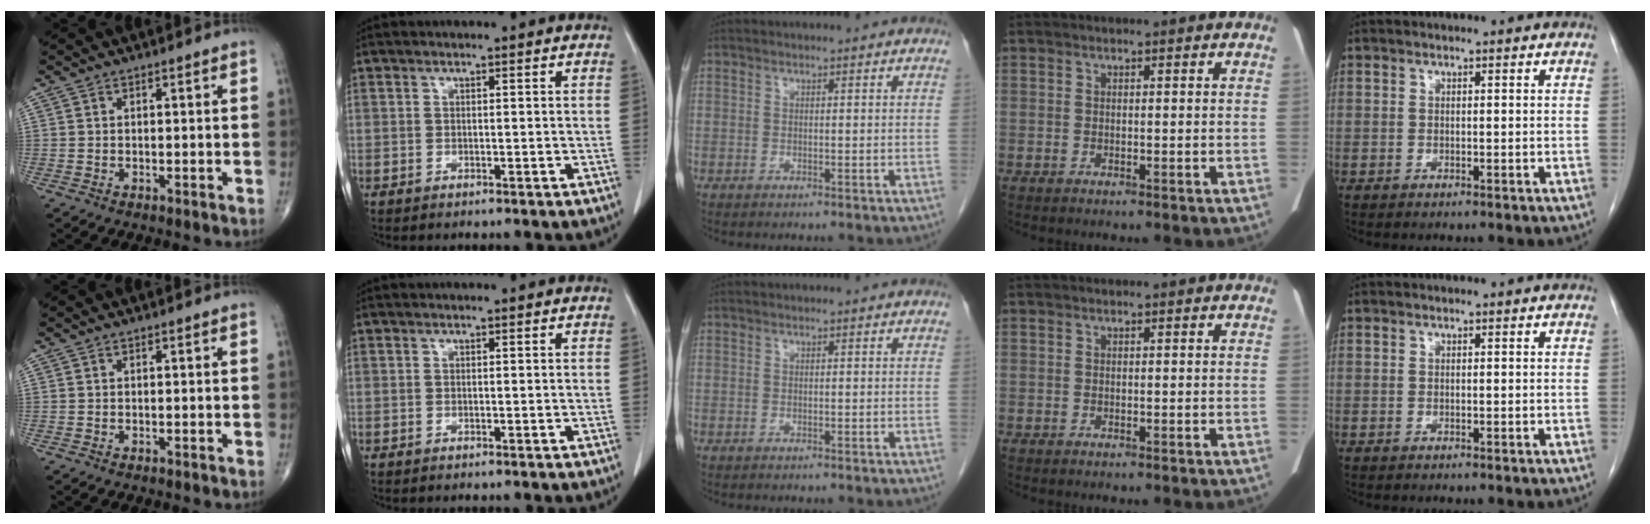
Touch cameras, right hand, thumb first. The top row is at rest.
{}